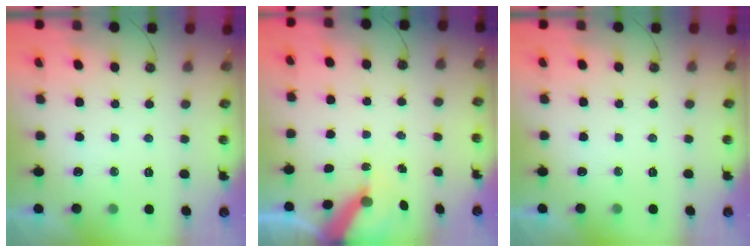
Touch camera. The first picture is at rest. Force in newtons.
{"total": 6.1, "press": 6.1, "slide": 0.5}
{"total": 0.0}